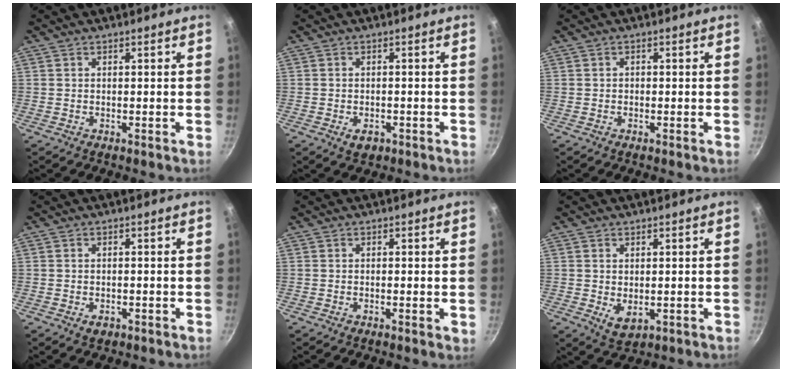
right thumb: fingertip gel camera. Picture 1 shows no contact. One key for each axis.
{"total": 2.7, "fx": -1.2, "fy": 1.8, "fz": 1.6, "tx": -0.024, "ty": 0.006, "tz": -0.011}
{"total": 0.6, "fx": -0.2, "fy": 0.5, "fz": 0.2, "tx": -0.003, "ty": 0.002, "tz": -0.004}
{"total": 1.5, "fx": -0.7, "fy": 1.1, "fz": 0.8, "tx": -0.013, "ty": 0.000, "tz": -0.007}
{"total": 1.0, "fx": -0.1, "fy": 0.3, "fz": 1.0, "tx": -0.014, "ty": -0.001, "tz": -0.004}
{"total": 3.8, "fx": -0.1, "fy": 2.4, "fz": 2.9, "tx": -0.046, "ty": -0.015, "tz": 0.007}